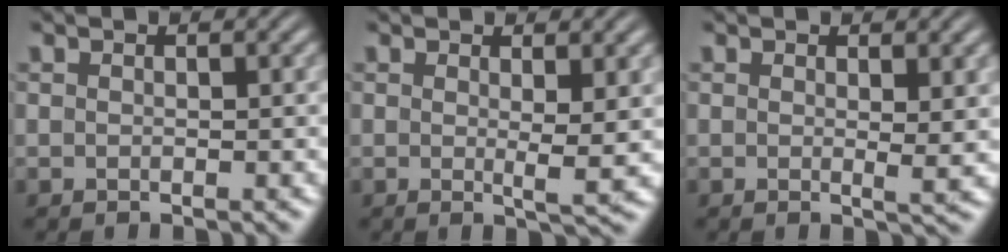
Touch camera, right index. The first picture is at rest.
{"total": 2.0, "force": [0.7, -0.3, 1.9], "torque": [-0.031, -0.015, 0.012]}
{"total": 1.4, "force": [0.7, -0.3, 1.2], "torque": [-0.016, -0.009, 0.011]}